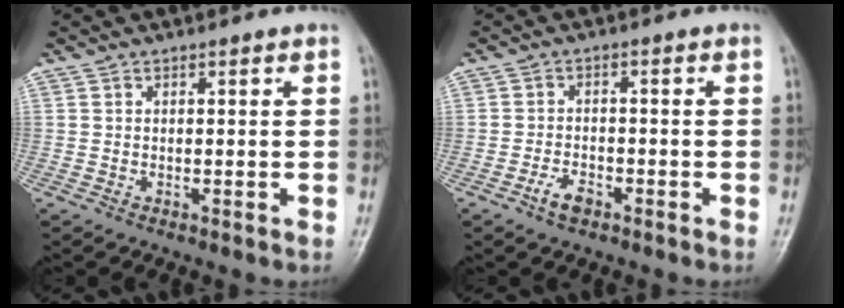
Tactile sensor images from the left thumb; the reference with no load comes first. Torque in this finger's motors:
{"motor_torque": [-0.12, 0.22, 0.31, 0.21, 0.00]}